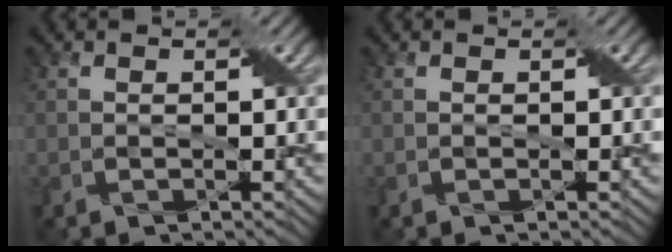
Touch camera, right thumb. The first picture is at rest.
{"total": 0.0}